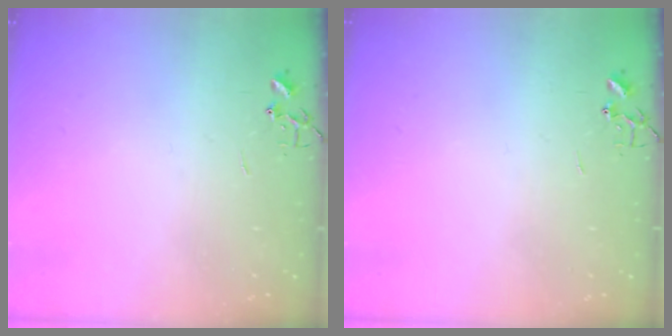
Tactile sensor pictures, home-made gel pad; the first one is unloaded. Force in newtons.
{"total": 0.0}